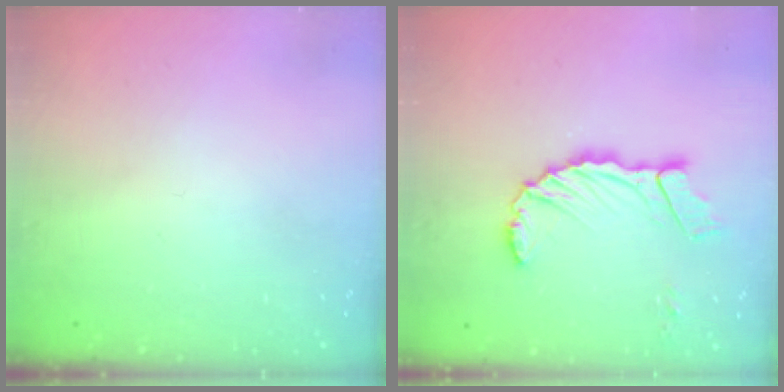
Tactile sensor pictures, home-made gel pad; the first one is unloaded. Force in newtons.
{"total": 10.7, "press": 10.6, "slide": 1.3}